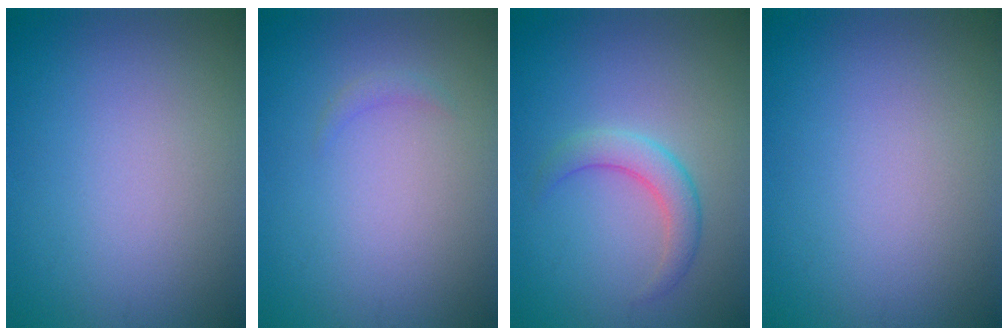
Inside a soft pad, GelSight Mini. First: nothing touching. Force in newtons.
{"total": 0.7, "press": 0.7, "slide": 0.1}
{"total": 2.7, "press": 2.7, "slide": 0.1}
{"total": 0.0}